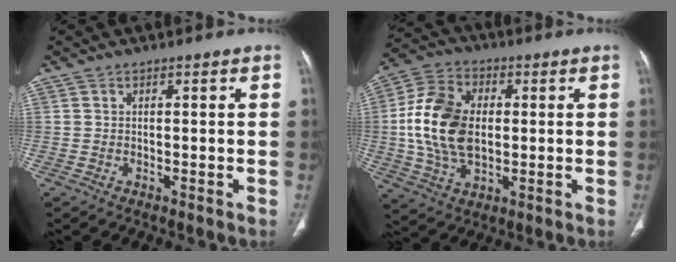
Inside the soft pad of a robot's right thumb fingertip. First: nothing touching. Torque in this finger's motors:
{"motor_torque": [2.20, 2.07, 0.98, -0.78, 0.34]}